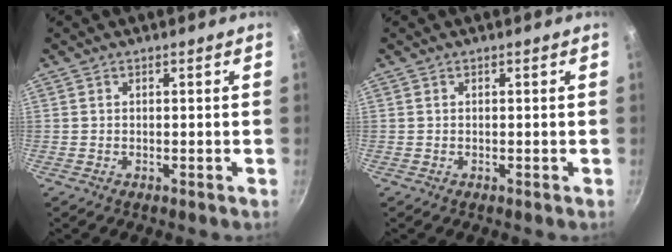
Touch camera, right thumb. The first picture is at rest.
{"total": 0.0}